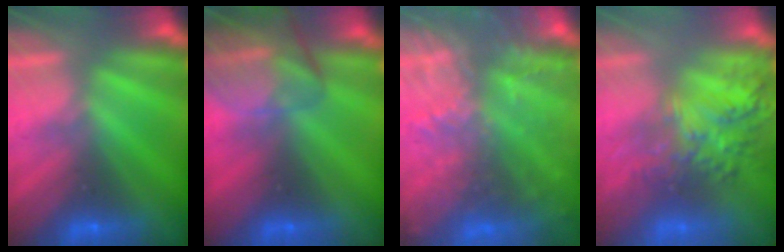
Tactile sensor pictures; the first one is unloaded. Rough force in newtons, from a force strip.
{"total": 8.9}
{"total": 7.1}
{"total": 7.9}